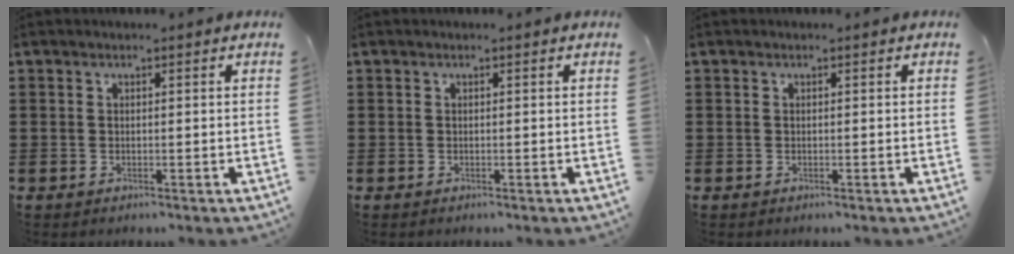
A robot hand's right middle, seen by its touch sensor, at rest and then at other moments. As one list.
[{"total": 0.0}, {"total": 0.0}]